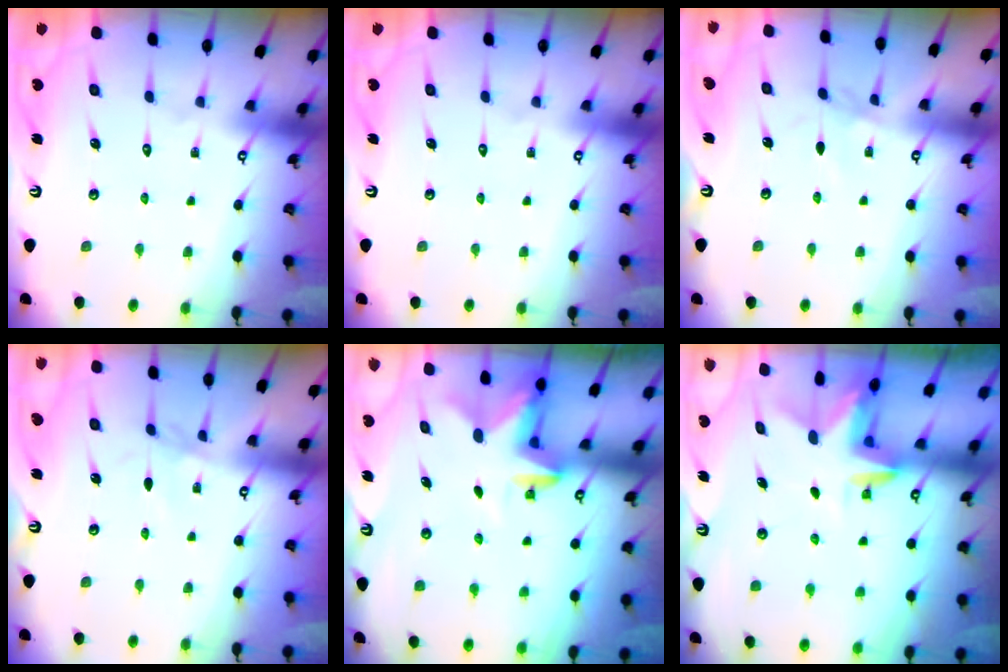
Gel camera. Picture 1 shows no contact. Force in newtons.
{"total": 0.0}
{"total": 2.1, "press": 2.1, "slide": 0.5}
{"total": 2.1, "press": 2.1, "slide": 0.5}
{"total": 2.7, "press": 2.6, "slide": 0.6}
{"total": 3.0, "press": 3.0, "slide": 0.2}